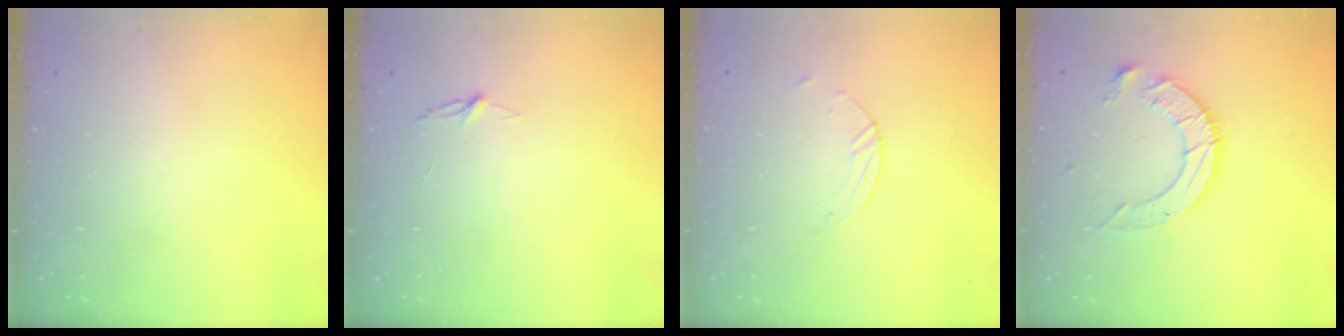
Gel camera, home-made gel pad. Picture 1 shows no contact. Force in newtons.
{"total": 3.8, "press": 3.8, "slide": 0.4}
{"total": 1.8, "press": 1.8, "slide": 0.1}
{"total": 10.8, "press": 10.8, "slide": 0.7}